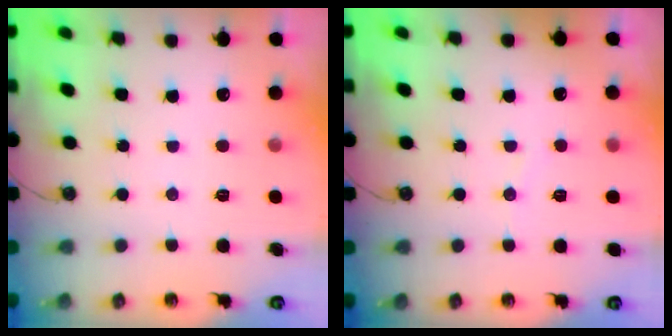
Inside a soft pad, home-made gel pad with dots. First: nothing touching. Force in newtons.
{"total": 2.2, "press": 2.0, "slide": 0.9}